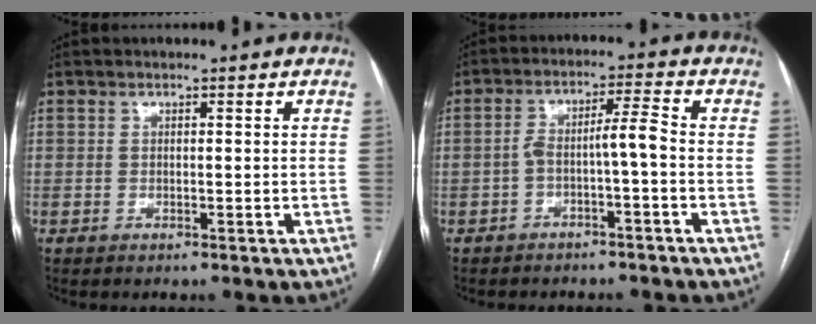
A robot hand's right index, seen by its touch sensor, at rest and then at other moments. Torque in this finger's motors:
{"motor_torque": [0.61, -0.13, 0.24, 0.09]}